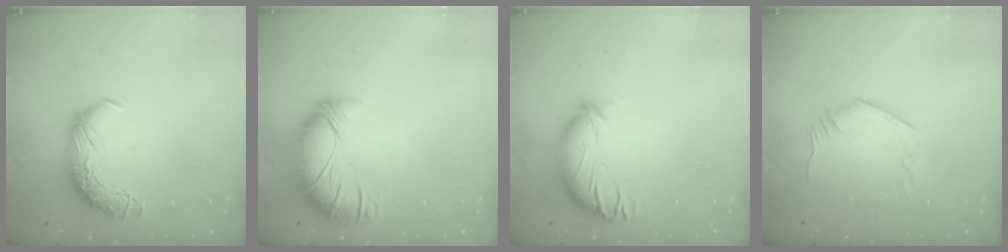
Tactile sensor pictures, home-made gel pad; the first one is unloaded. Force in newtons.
{"total": 3.0, "press": 1.9, "slide": 2.3}
{"total": 3.5, "press": 3.2, "slide": 1.3}
{"total": 5.2, "press": 4.9, "slide": 1.8}